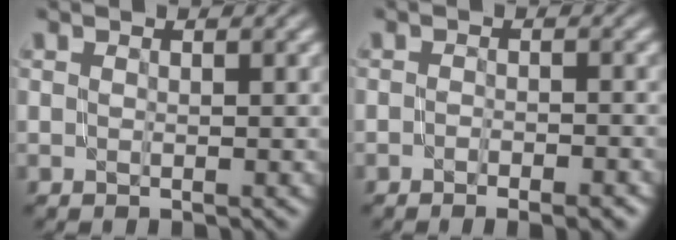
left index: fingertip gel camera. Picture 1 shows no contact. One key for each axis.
{"total": 3.3, "fx": -2.0, "fy": 1.2, "fz": 2.4, "tx": -0.033, "ty": 0.004, "tz": -0.023}